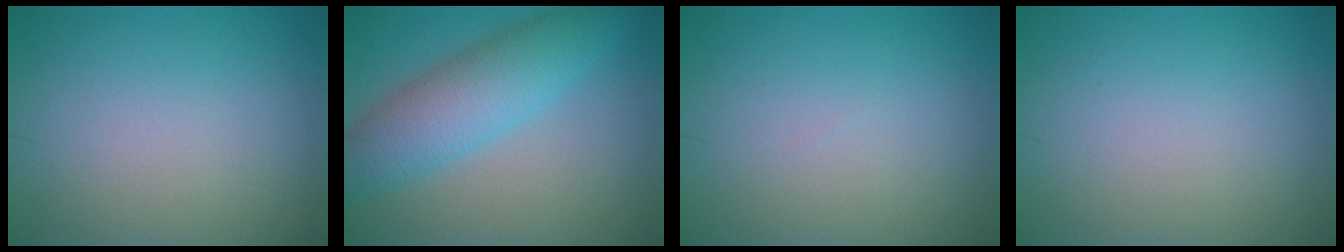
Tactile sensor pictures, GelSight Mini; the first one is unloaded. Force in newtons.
{"total": 6.2, "press": 6.2, "slide": 0.1}
{"total": 0.0}
{"total": 0.0}